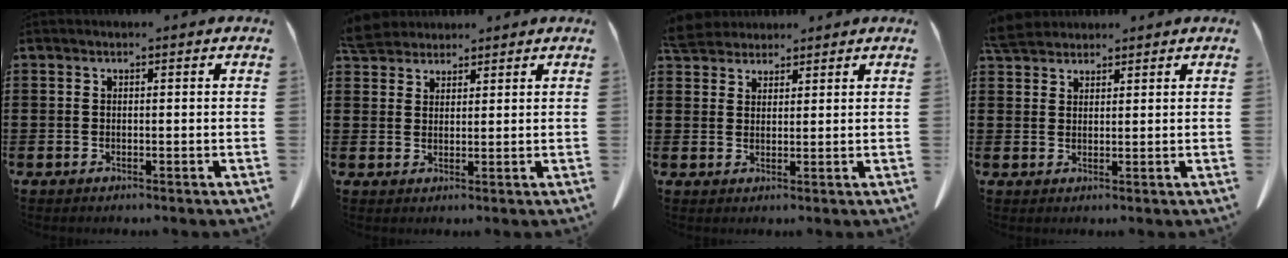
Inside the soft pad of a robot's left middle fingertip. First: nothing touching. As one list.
[{"total": 4.1, "force": [3.9, 1.2, 0.6], "torque": [-0.027, -0.004, 0.076]}, {"total": 4.2, "force": [3.9, 1.3, 0.7], "torque": [-0.027, -0.004, 0.077]}, {"total": 3.9, "force": [3.7, 0.9, 0.9], "torque": [-0.029, -0.005, 0.073]}]